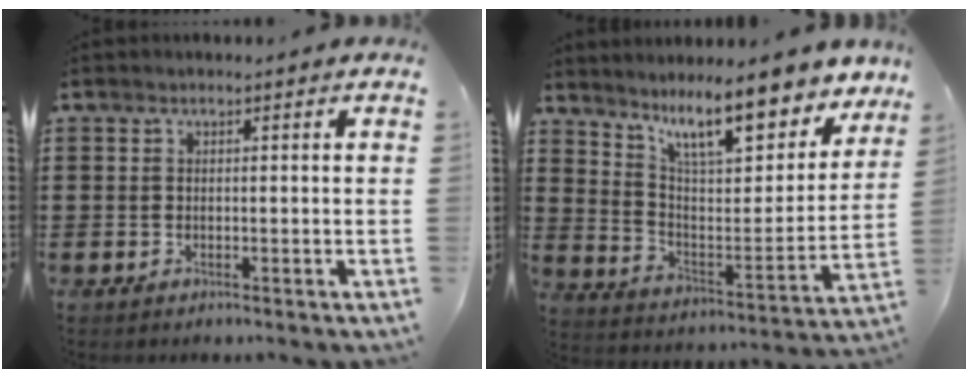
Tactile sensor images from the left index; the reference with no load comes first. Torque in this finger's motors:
{"motor_torque": [2.14, 0.00, 0.65, 0.21]}